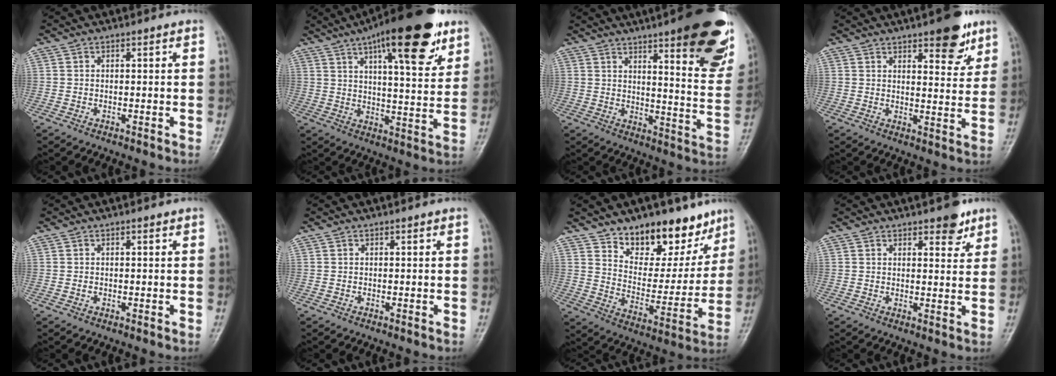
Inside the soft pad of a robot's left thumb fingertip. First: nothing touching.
{"total": 20.5, "force": [11.5, 6.1, 15.8], "torque": [-0.210, -0.032, 0.170]}
{"total": 22.9, "force": [13.1, 5.1, 18.1], "torque": [-0.207, -0.061, 0.168]}
{"total": 9.2, "force": [5.8, 3.3, 6.3], "torque": [-0.060, -0.031, 0.077]}
{"total": 0.6, "force": [0.1, 0.4, 0.5], "torque": [-0.005, 0.001, 0.003]}
{"total": 0.0}
{"total": 16.8, "force": [12.0, 8.8, 7.9], "torque": [-0.048, -0.080, 0.190]}
{"total": 4.4, "force": [3.0, 1.9, 2.6], "torque": [-0.015, -0.016, 0.037]}